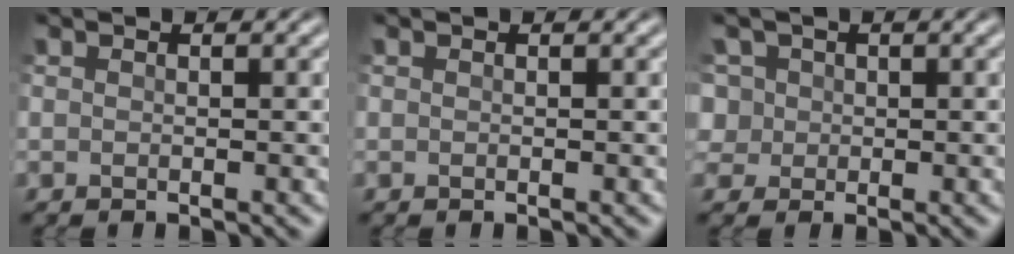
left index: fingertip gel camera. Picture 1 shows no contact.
{"total": 0.0}
{"total": 5.2, "force": [1.6, 4.4, 2.2], "torque": [-0.050, 0.026, 0.011]}